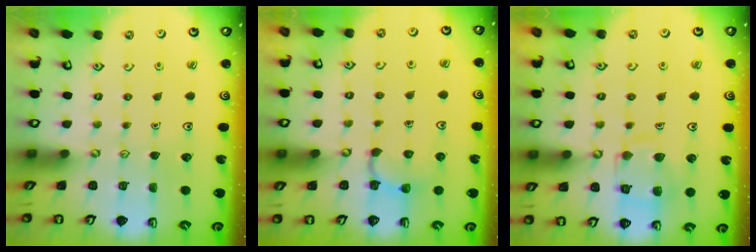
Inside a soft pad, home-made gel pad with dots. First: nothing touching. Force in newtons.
{"total": 3.0, "press": 2.9, "slide": 0.7}
{"total": 11.4, "press": 11.3, "slide": 1.0}